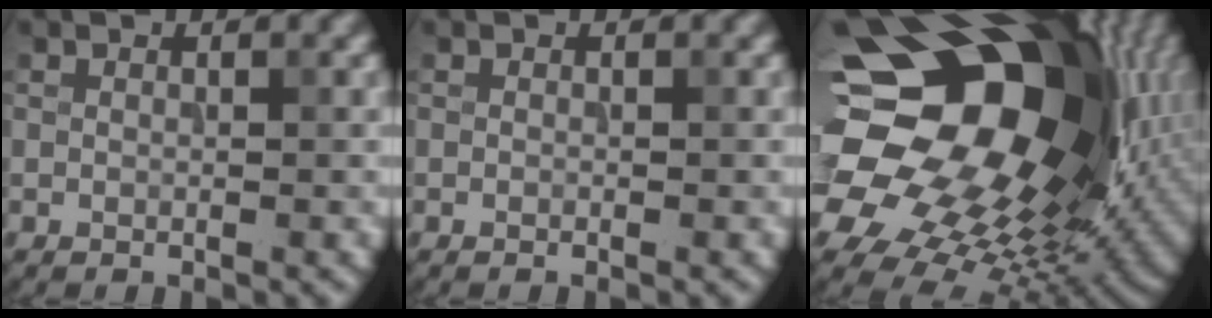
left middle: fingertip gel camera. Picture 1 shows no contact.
{"total": 0.0}
{"total": 20.7, "force": [4.7, 14.3, 14.3], "torque": [-0.239, -0.013, 0.096]}